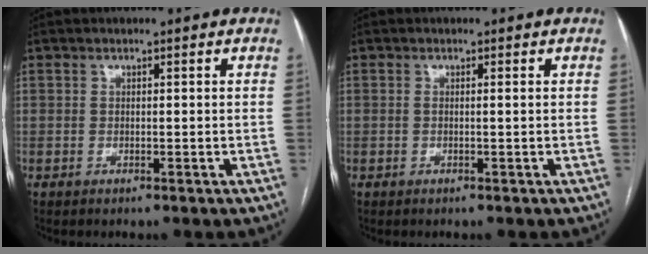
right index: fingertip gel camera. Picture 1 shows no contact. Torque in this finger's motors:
{"motor_torque": [0.05, 0.14, -0.01, 0.00]}